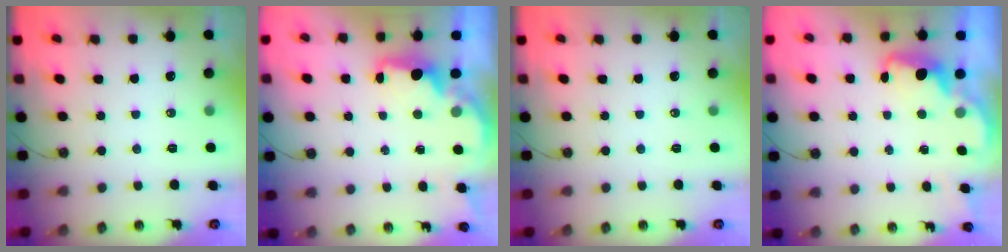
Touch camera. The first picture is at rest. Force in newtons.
{"total": 2.3, "press": 2.2, "slide": 0.8}
{"total": 0.0}
{"total": 2.2, "press": 2.2, "slide": 0.6}